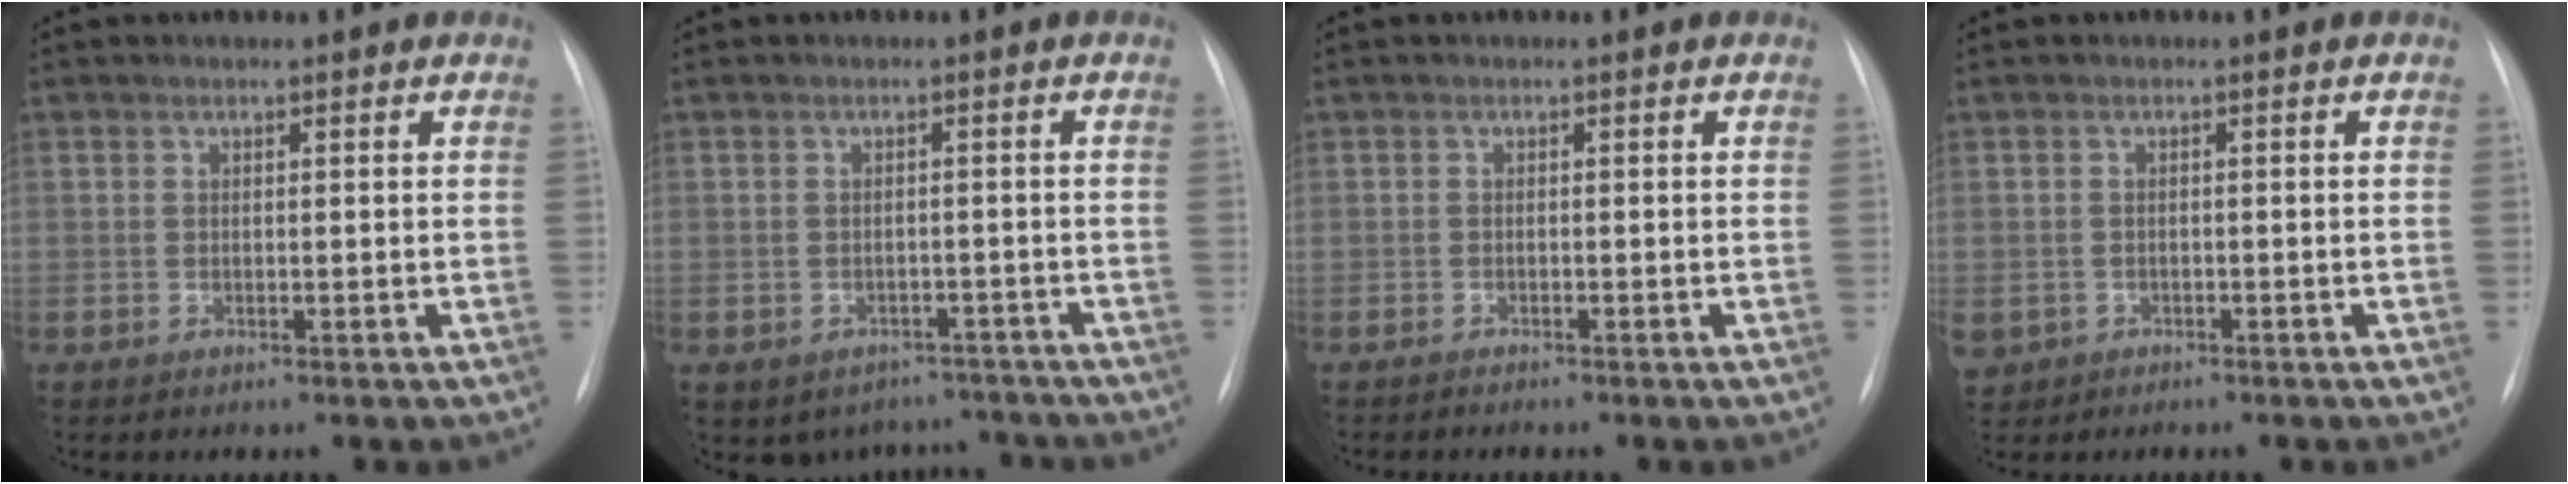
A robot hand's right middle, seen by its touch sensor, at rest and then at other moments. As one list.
[{"total": 6.3, "force": [-5.1, 3.7, 0.4], "torque": [0.008, 0.019, -0.059]}, {"total": 0.6, "force": [-0.6, 0.0, -0.1], "torque": [-0.004, -0.003, -0.012]}, {"total": 4.4, "force": [-2.4, 3.6, 0.8], "torque": [-0.025, 0.002, -0.038]}]